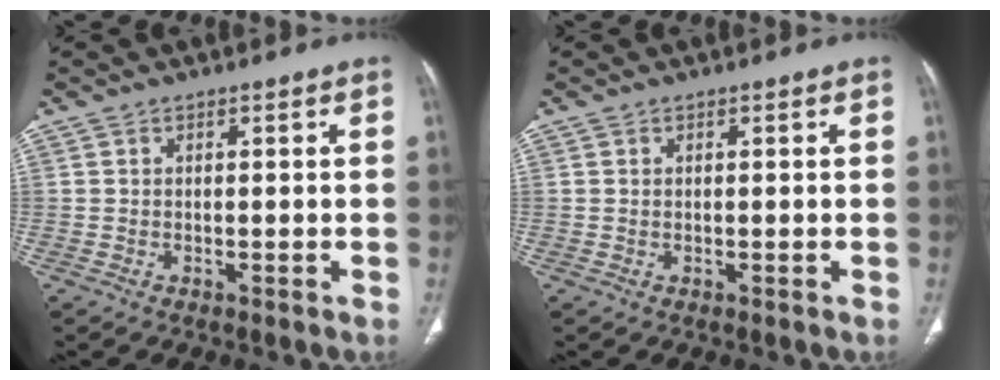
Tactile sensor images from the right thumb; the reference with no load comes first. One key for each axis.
{"total": 0.0}